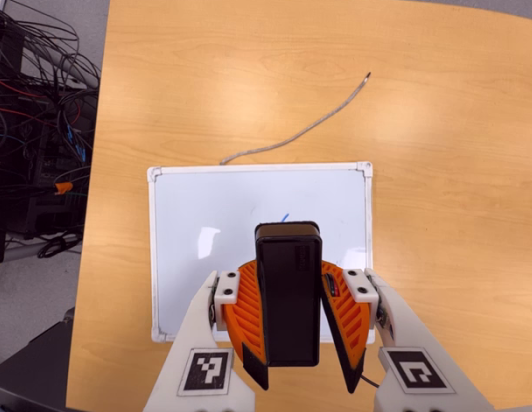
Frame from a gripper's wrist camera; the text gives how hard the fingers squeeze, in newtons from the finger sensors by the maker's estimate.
{"total": 9.6, "left": 9.6, "right": 9.7}